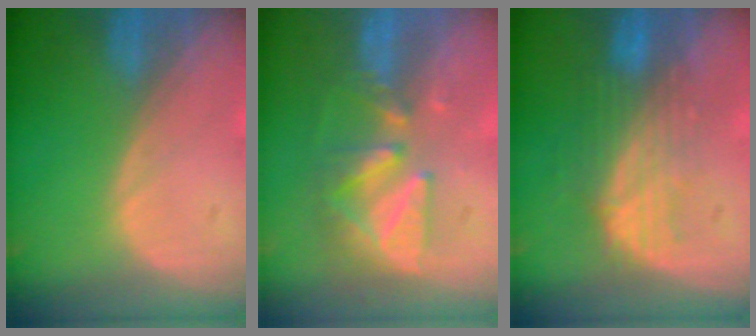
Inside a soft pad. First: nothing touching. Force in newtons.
{"total": 9.0, "press": 7.9, "slide": 4.4}
{"total": 7.4, "press": 7.0, "slide": 2.2}